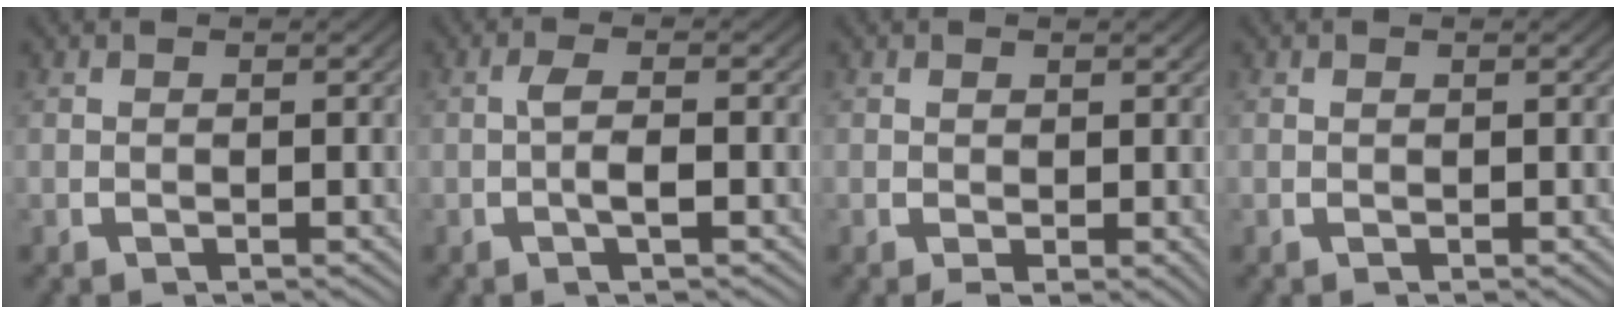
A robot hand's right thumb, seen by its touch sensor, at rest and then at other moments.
{"total": 2.3, "force": [-0.2, 0.6, 2.2], "torque": [-0.046, 0.003, -0.007]}
{"total": 1.1, "force": [0.0, 0.7, 0.9], "torque": [-0.011, -0.008, 0.006]}
{"total": 0.0}